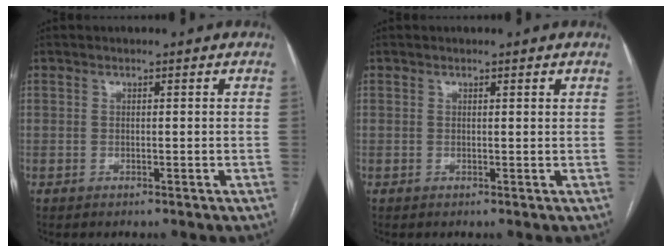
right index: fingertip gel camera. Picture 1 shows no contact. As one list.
[{"total": 0.5, "force": [0.4, 0.0, 0.3], "torque": [-0.005, 0.001, 0.004]}]